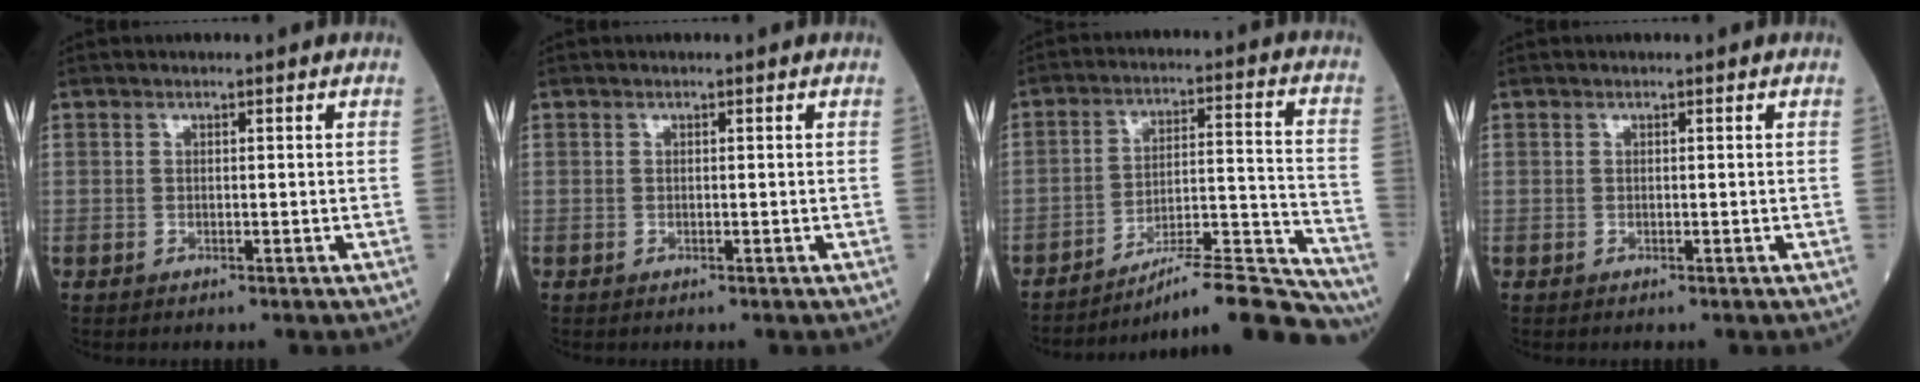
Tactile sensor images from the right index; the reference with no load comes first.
{"total": 0.0}
{"total": 13.0, "force": [-12.6, -0.6, 3.3], "torque": [-0.032, 0.030, -0.202]}
{"total": 0.0}